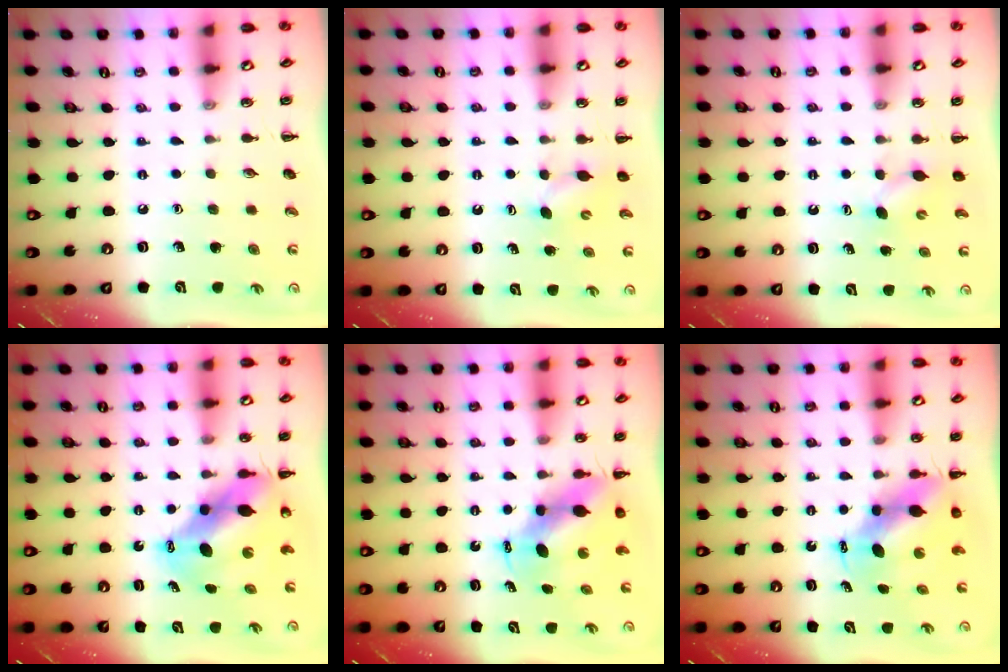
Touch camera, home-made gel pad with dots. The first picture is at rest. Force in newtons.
{"total": 3.1, "press": 3.0, "slide": 0.7}
{"total": 3.5, "press": 3.4, "slide": 1.0}
{"total": 9.9, "press": 9.6, "slide": 2.6}
{"total": 8.7, "press": 8.5, "slide": 1.5}
{"total": 8.7, "press": 8.5, "slide": 1.5}